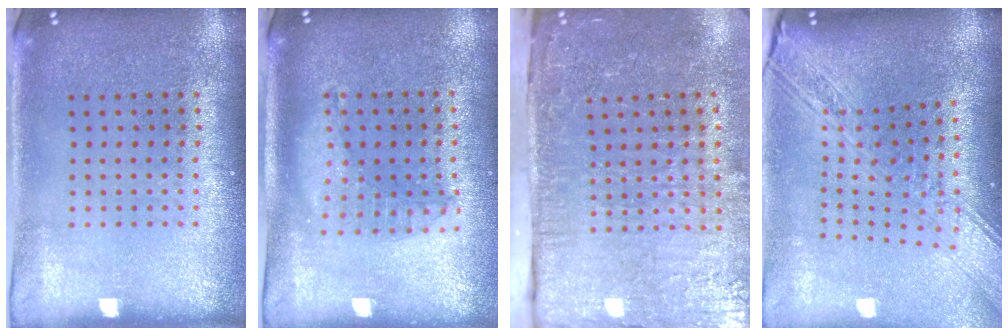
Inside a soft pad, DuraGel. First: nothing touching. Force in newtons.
{"total": 1.2, "press": 1.2, "slide": 0.3}
{"total": 5.1, "press": 4.1, "slide": 3.1}
{"total": 3.0, "press": 2.3, "slide": 1.9}